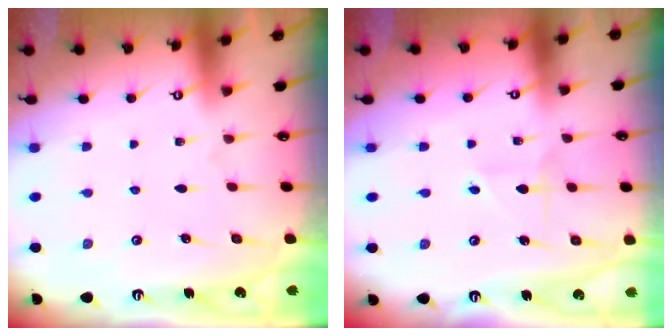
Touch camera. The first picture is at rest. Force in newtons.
{"total": 4.0, "press": 3.9, "slide": 0.7}